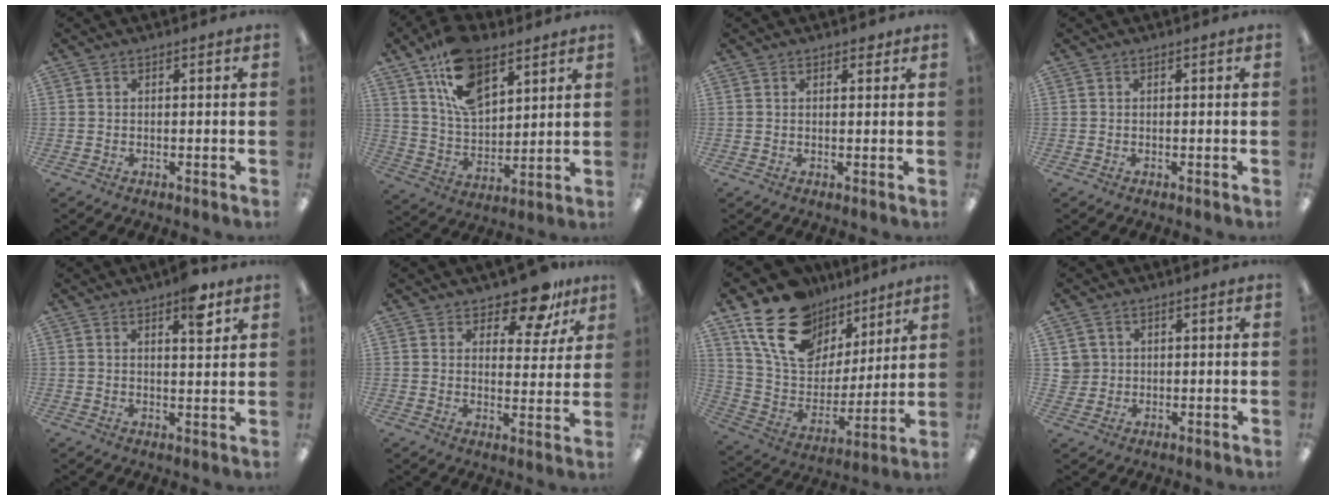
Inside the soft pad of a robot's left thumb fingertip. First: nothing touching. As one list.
[{"total": 16.6, "force": [10.2, 8.8, 9.7], "torque": [-0.179, -0.035, 0.188]}, {"total": 1.6, "force": [1.3, 0.8, 0.6], "torque": [0.005, -0.005, 0.020]}, {"total": 0.0}, {"total": 6.7, "force": [4.2, 2.3, 4.6], "torque": [-0.053, -0.021, 0.065]}, {"total": 10.6, "force": [8.4, 4.4, 4.8], "torque": [-0.058, -0.058, 0.149]}, {"total": 20.3, "force": [12.4, 13.1, 9.2], "torque": [-0.172, -0.059, 0.232]}, {"total": 3.3, "force": [1.0, 3.2, 0.0], "torque": [-0.003, 0.002, 0.016]}]